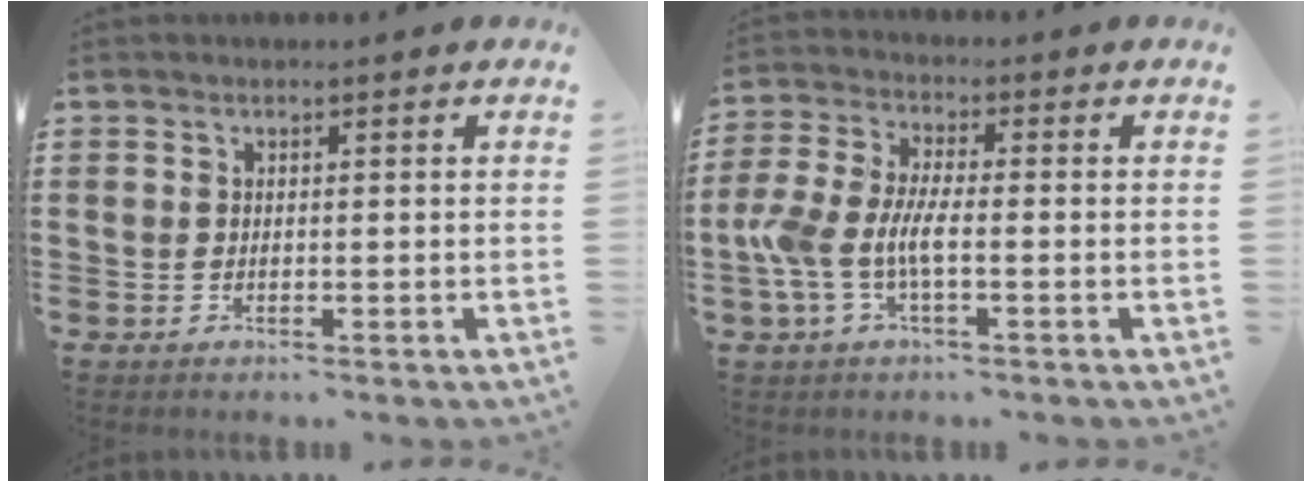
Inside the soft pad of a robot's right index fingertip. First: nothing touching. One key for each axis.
{"total": 6.4, "fx": -1.9, "fy": 2.3, "fz": 5.6, "tx": -0.153, "ty": -0.015, "tz": -0.049}